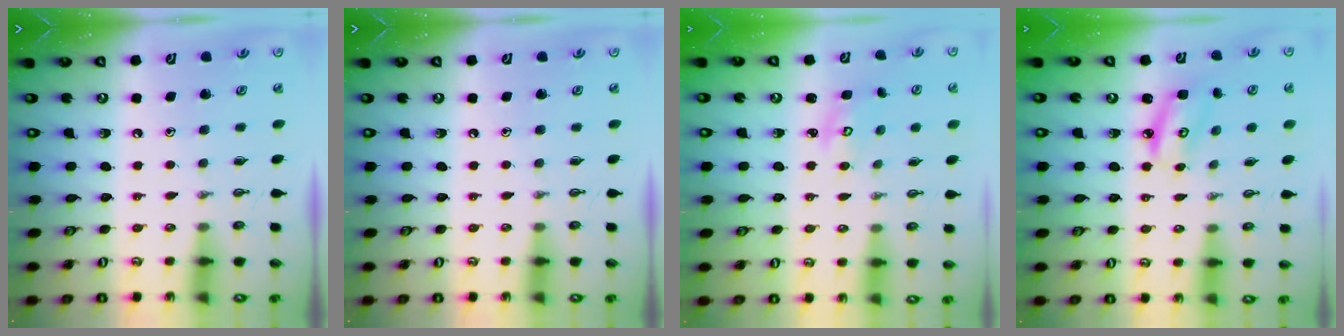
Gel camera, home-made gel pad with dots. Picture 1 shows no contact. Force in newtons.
{"total": 0.0}
{"total": 3.7, "press": 3.7, "slide": 0.4}
{"total": 6.0, "press": 6.0, "slide": 0.2}